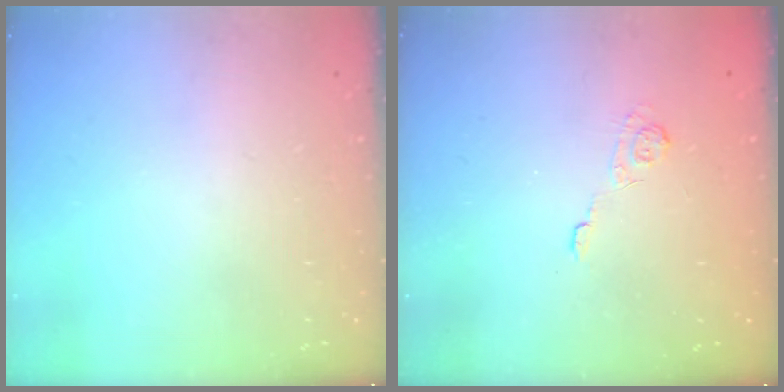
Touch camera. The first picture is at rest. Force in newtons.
{"total": 3.0, "press": 2.6, "slide": 1.4}